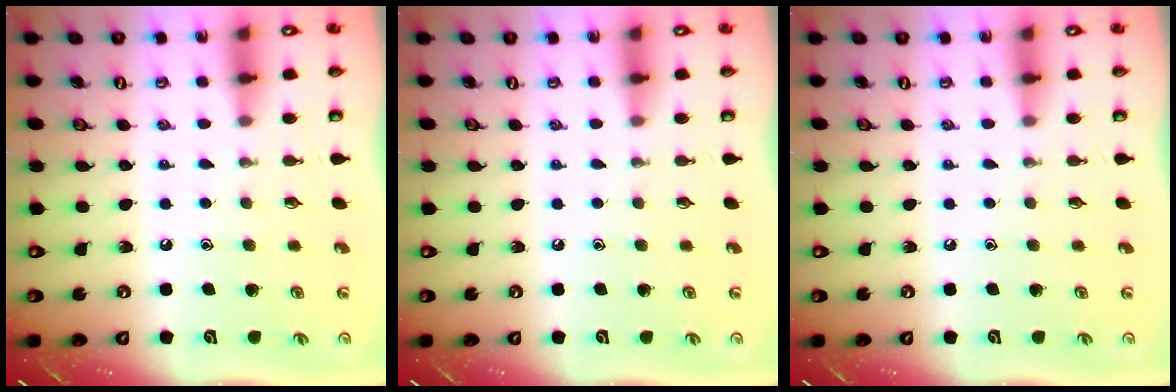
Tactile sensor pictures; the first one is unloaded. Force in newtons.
{"total": 0.0}
{"total": 0.0}